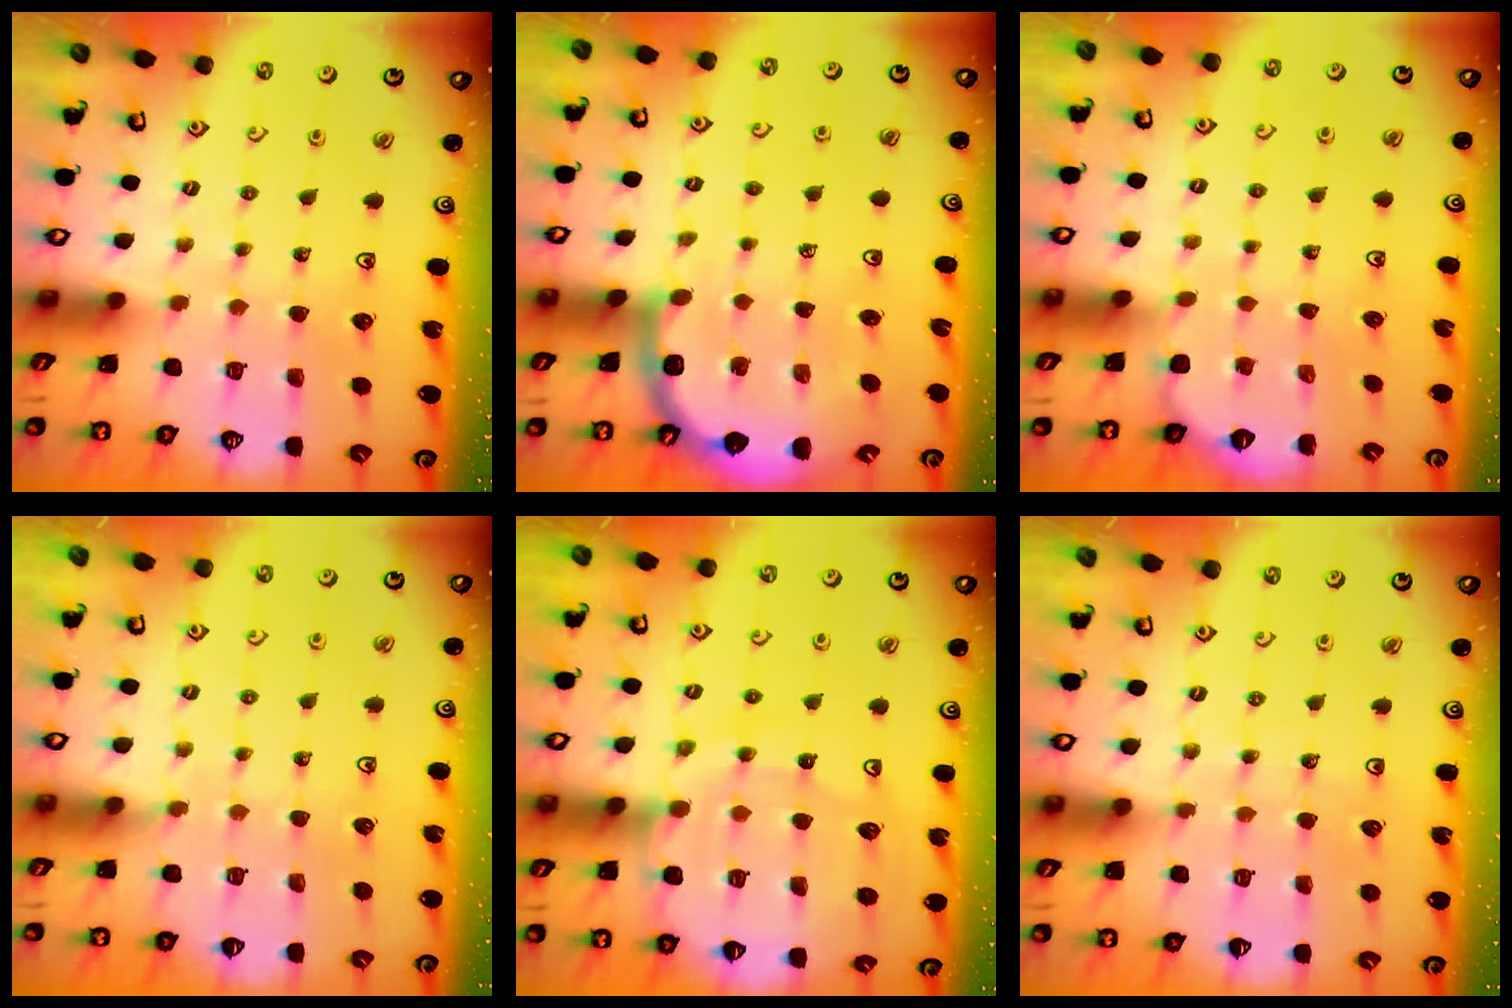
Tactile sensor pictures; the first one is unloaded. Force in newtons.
{"total": 7.3, "press": 7.0, "slide": 2.1}
{"total": 2.0, "press": 2.0, "slide": 0.1}
{"total": 5.2, "press": 5.1, "slide": 0.6}
{"total": 13.7, "press": 13.6, "slide": 1.6}
{"total": 4.7, "press": 4.6, "slide": 0.8}